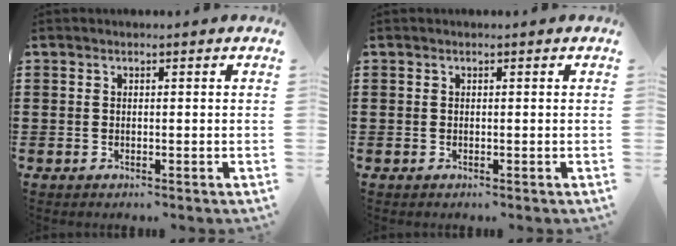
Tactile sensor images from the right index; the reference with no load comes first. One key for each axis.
{"total": 0.0}